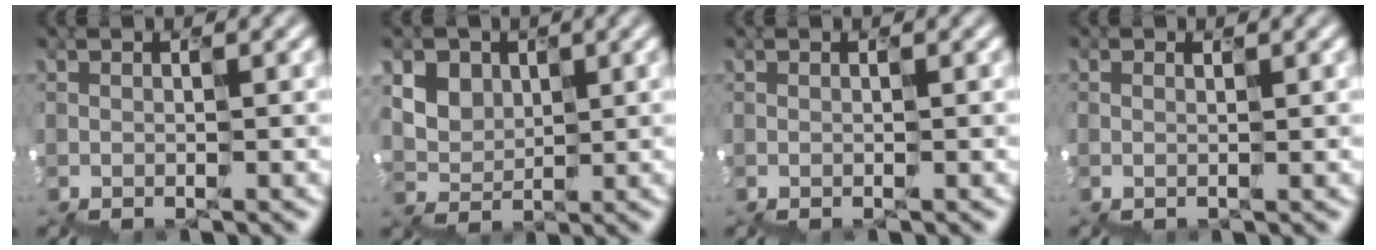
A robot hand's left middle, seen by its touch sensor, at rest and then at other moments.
{"total": 4.0, "force": [2.8, 2.8, -0.9], "torque": [-0.019, 0.014, 0.048]}
{"total": 0.0}
{"total": 0.7, "force": [0.3, 0.0, -0.7], "torque": [0.015, 0.007, 0.000]}